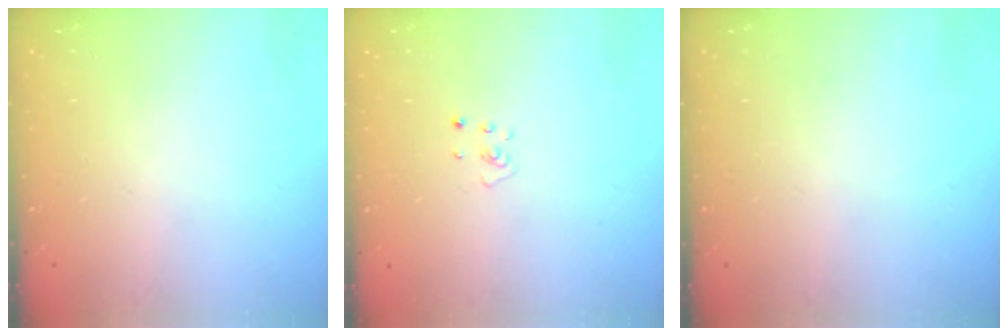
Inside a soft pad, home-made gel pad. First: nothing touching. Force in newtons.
{"total": 2.2, "press": 2.2, "slide": 0.2}
{"total": 0.0}